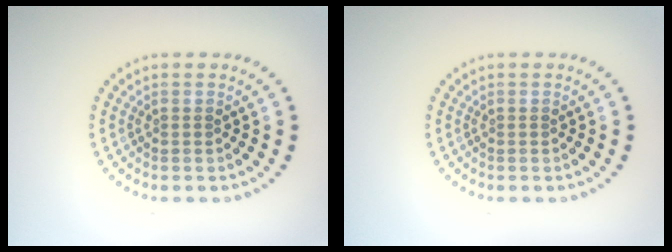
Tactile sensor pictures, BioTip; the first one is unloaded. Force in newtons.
{"total": 0.0}